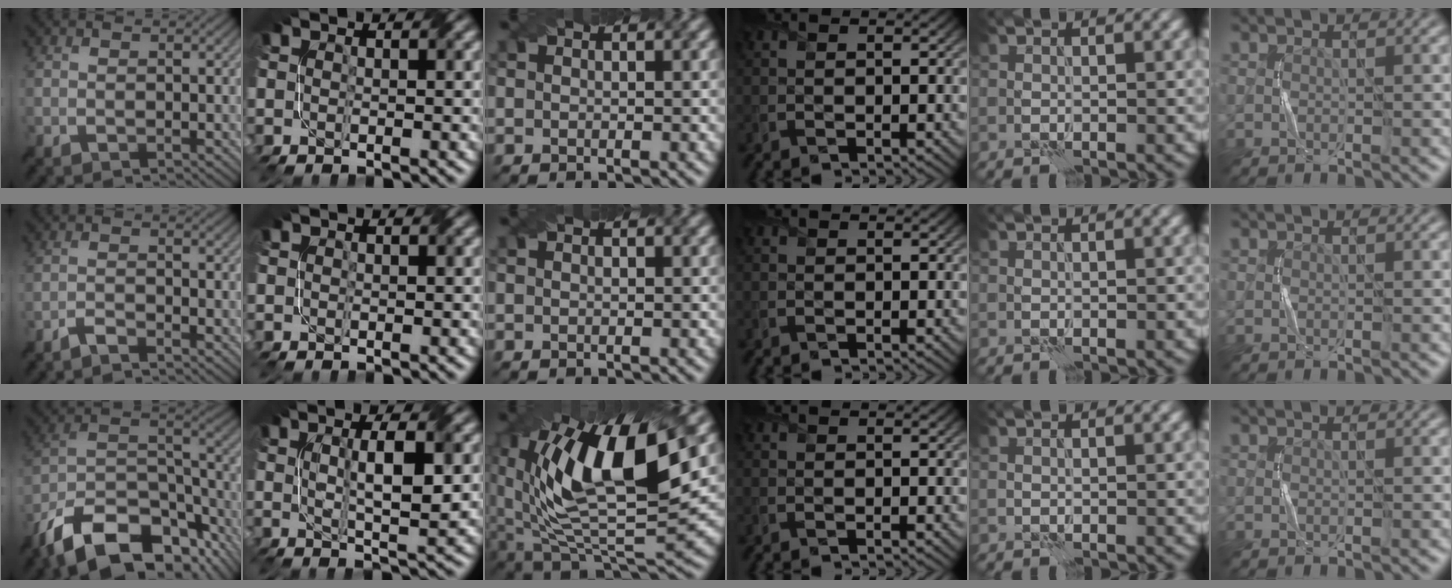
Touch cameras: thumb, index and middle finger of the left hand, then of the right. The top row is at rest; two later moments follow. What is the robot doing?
{"motion": "twist", "object": "screw"}